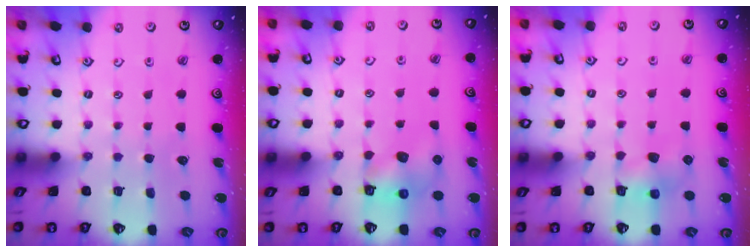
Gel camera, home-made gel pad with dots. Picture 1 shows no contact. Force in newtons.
{"total": 6.0, "press": 6.0, "slide": 0.3}
{"total": 6.5, "press": 6.5, "slide": 0.3}